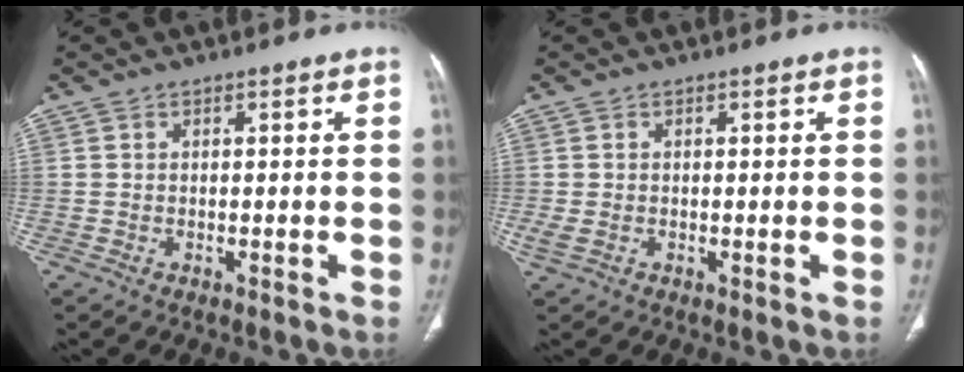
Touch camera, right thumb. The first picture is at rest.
{"total": 1.6, "force": [-0.2, 1.0, 1.3], "torque": [-0.045, 0.000, -0.002]}